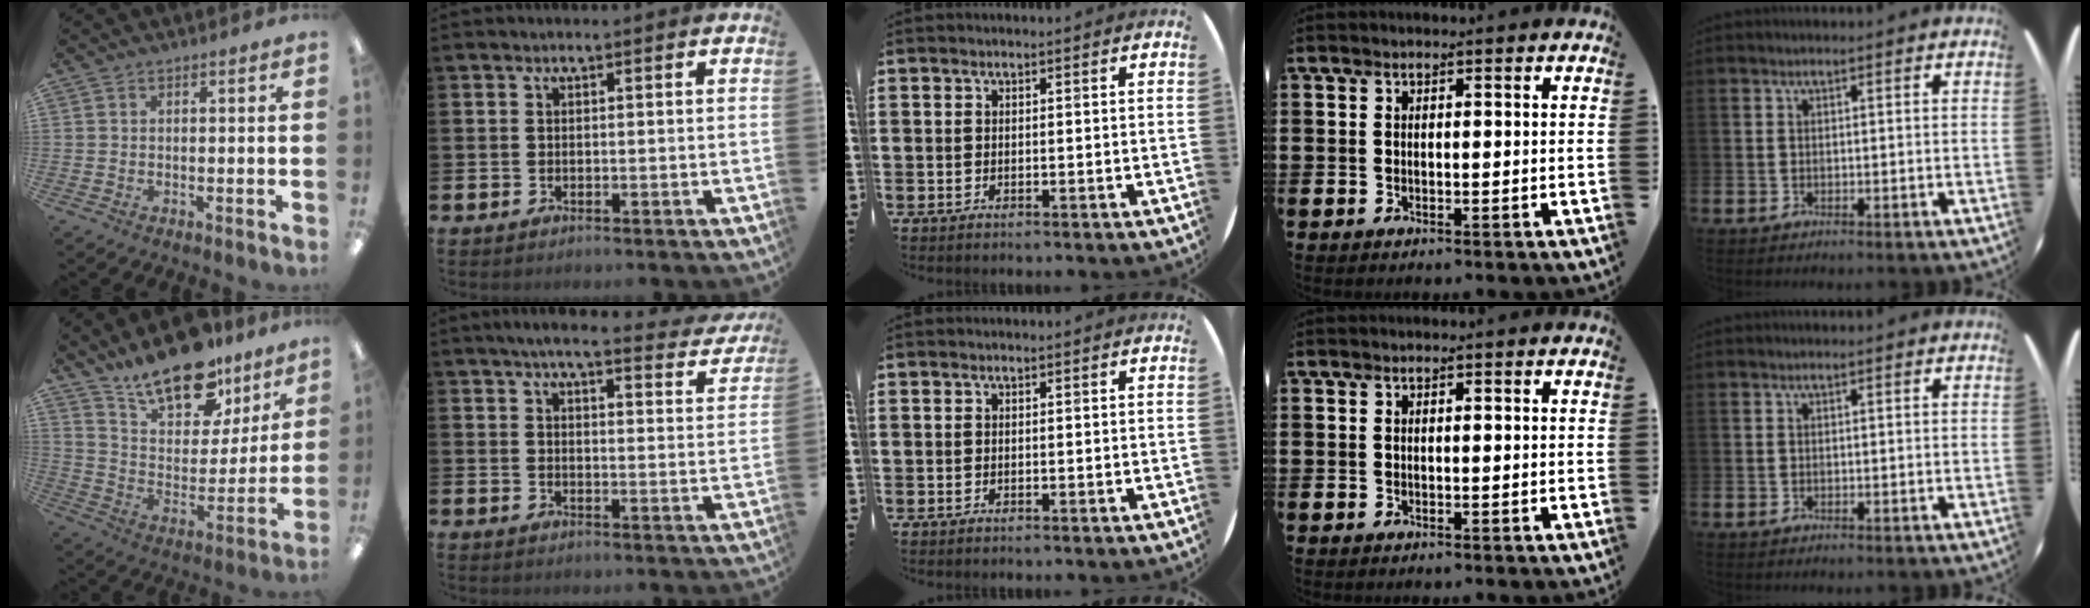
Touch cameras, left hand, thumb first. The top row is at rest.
{"thumb": {"total": 20.0, "force": [14.8, 9.5, 9.5], "torque": [-0.153, -0.096, 0.260]}, "index": {"total": 5.3, "force": [4.7, 0.5, 2.3], "torque": [-0.049, -0.028, 0.078]}}